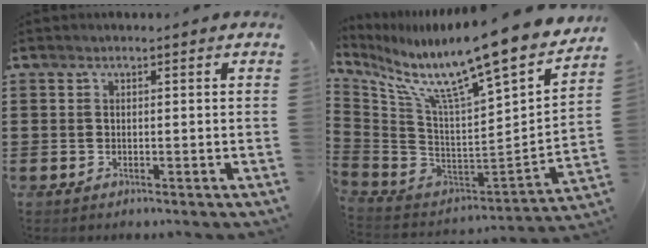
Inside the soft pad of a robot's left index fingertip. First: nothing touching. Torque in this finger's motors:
{"motor_torque": [2.14, 0.00, 0.50, 0.21]}